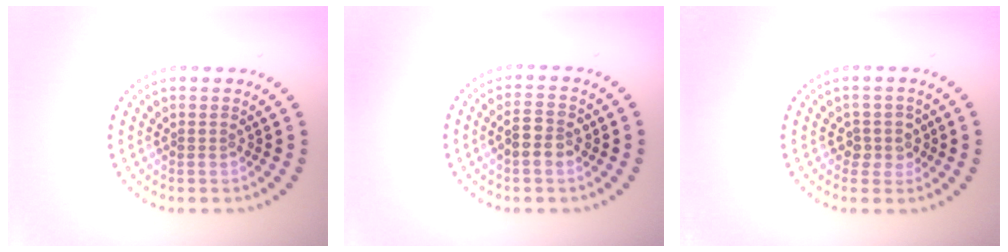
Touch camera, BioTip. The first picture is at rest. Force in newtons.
{"total": 2.7, "press": 2.7, "slide": 0.4}
{"total": 2.0, "press": 1.8, "slide": 1.0}